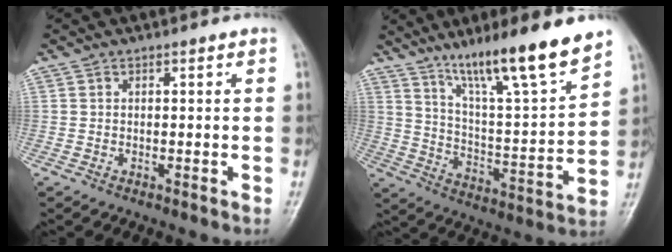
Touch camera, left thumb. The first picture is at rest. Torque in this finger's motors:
{"motor_torque": [2.06, 1.64, 1.44, -1.33, 0.24]}